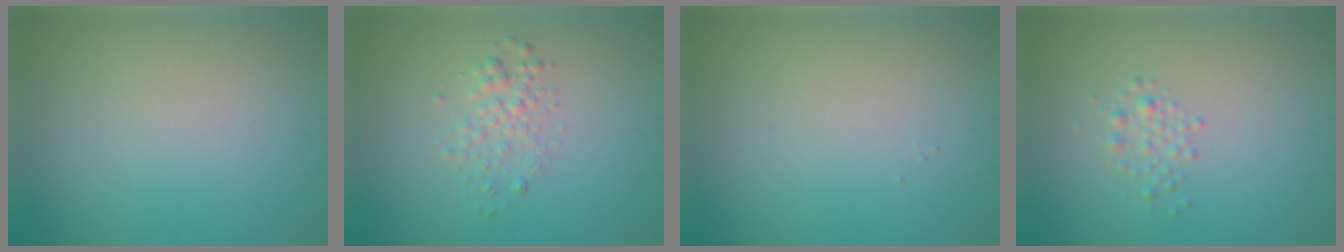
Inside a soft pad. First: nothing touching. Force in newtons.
{"total": 1.9, "press": 1.9, "slide": 0.1}
{"total": 0.0}
{"total": 1.4, "press": 1.4, "slide": 0.1}